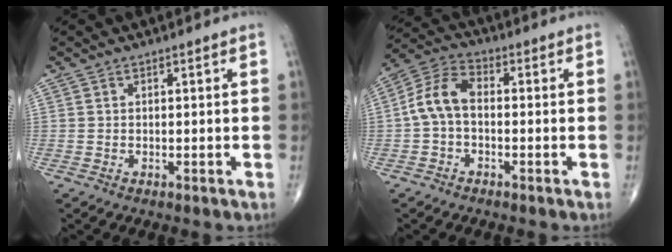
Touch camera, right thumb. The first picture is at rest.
{"total": 7.7, "force": [-0.7, 4.5, 6.1], "torque": [-0.119, 0.026, -0.026]}